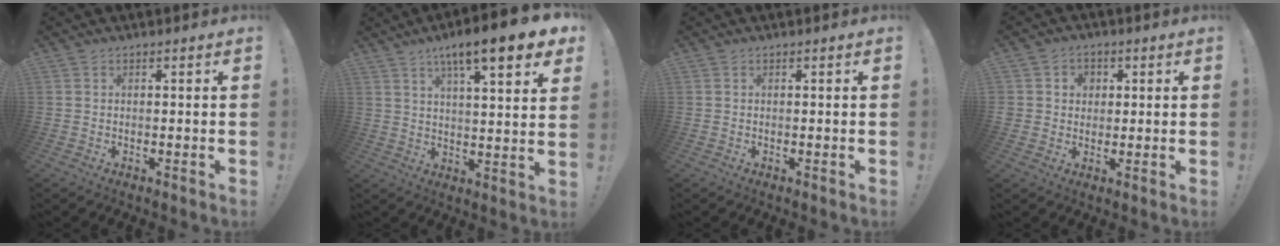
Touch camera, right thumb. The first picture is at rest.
{"total": 13.0, "force": [7.9, 1.7, 10.2], "torque": [-0.151, -0.045, 0.119]}
{"total": 0.0}
{"total": 4.0, "force": [1.0, 3.9, 0.6], "torque": [-0.008, -0.002, 0.017]}